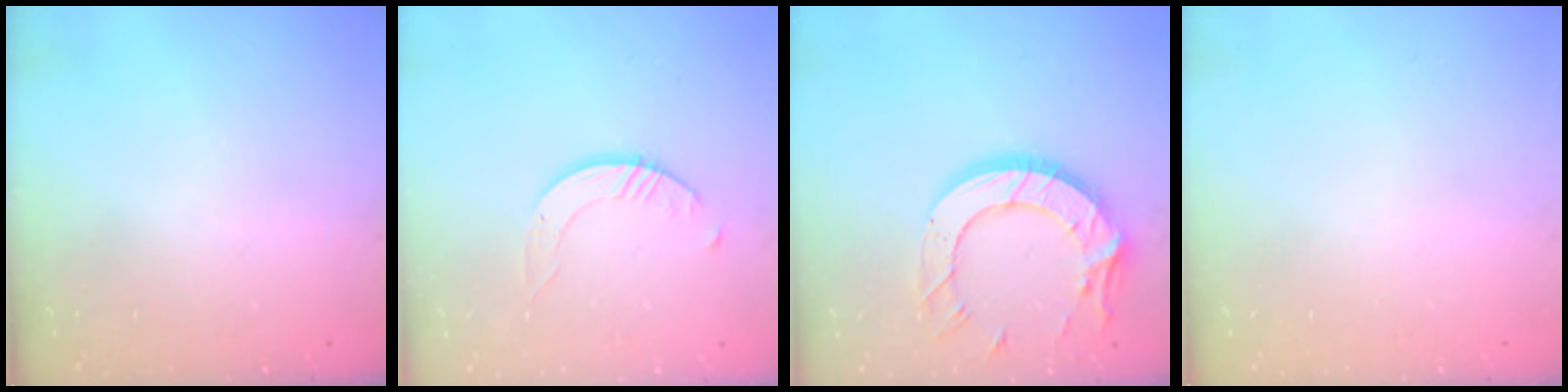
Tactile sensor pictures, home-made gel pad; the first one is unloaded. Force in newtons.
{"total": 2.4, "press": 2.4, "slide": 0.3}
{"total": 15.9, "press": 15.9, "slide": 1.0}
{"total": 0.0}